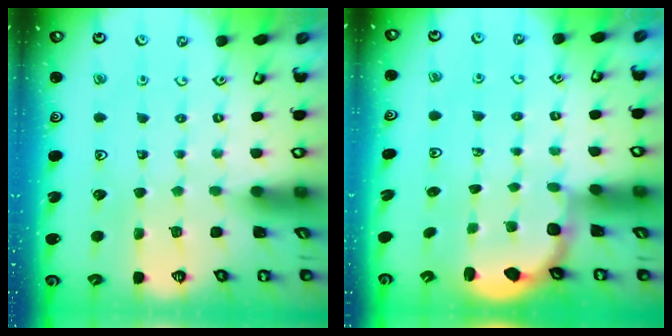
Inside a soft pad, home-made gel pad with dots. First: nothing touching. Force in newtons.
{"total": 2.9, "press": 2.6, "slide": 1.2}